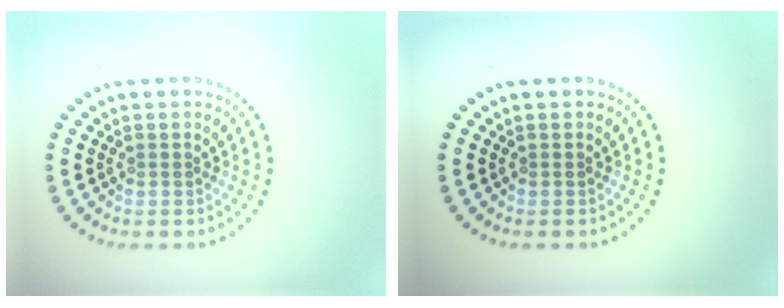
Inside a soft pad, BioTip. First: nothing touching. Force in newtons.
{"total": 0.0}